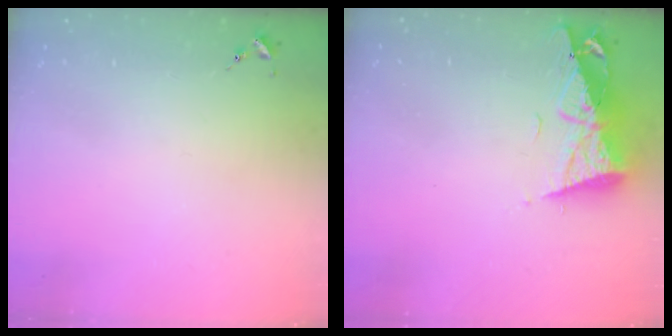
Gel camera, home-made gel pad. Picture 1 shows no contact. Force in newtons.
{"total": 10.4, "press": 10.3, "slide": 1.4}